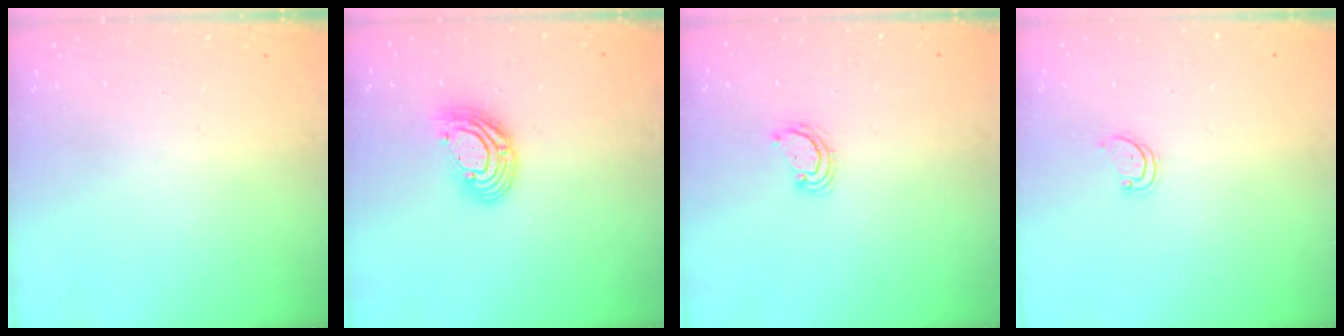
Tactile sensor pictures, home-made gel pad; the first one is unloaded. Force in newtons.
{"total": 9.9, "press": 9.9, "slide": 0.8}
{"total": 2.6, "press": 2.6, "slide": 0.3}
{"total": 2.3, "press": 2.3, "slide": 0.1}